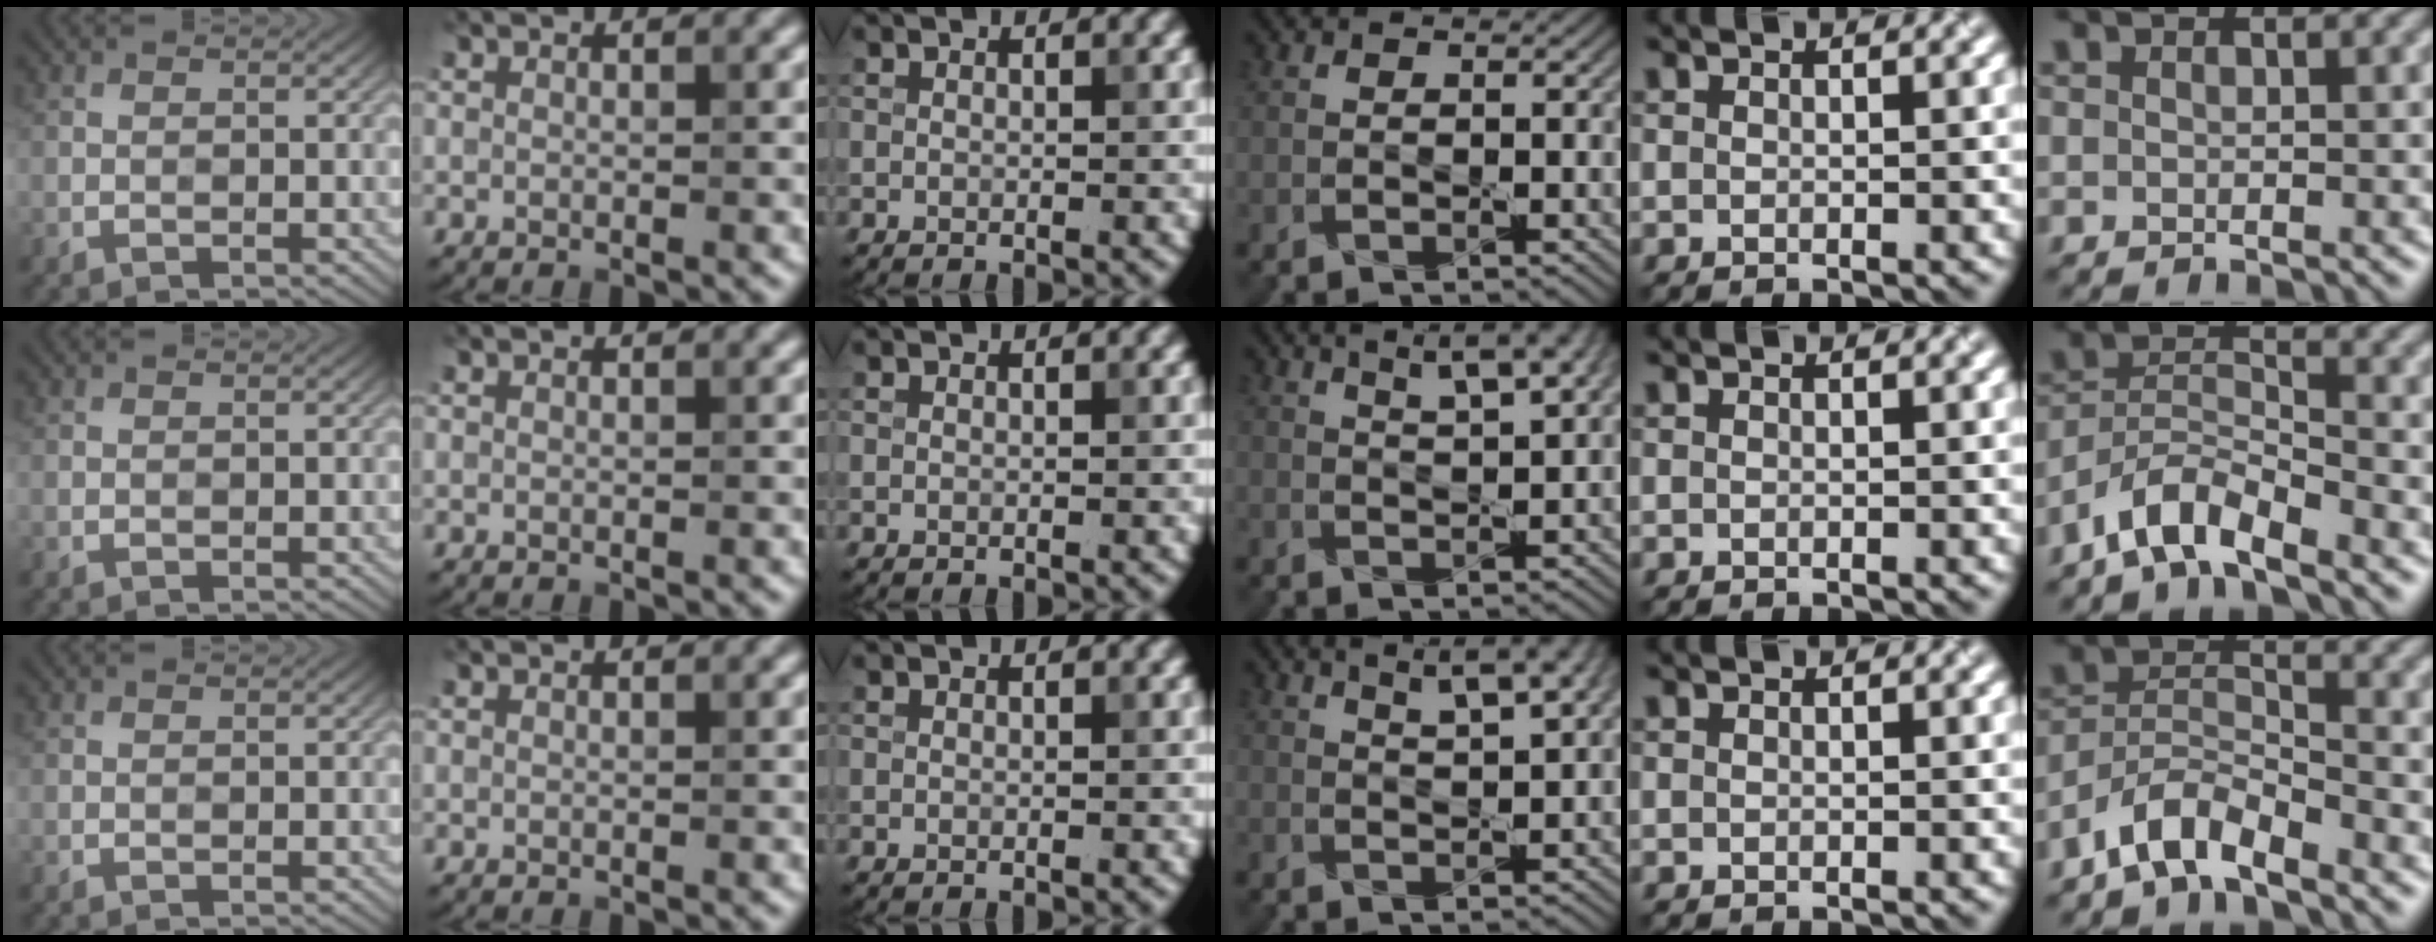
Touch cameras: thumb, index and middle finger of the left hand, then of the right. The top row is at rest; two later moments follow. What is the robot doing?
{"motion": "pour", "object": "sugar"}